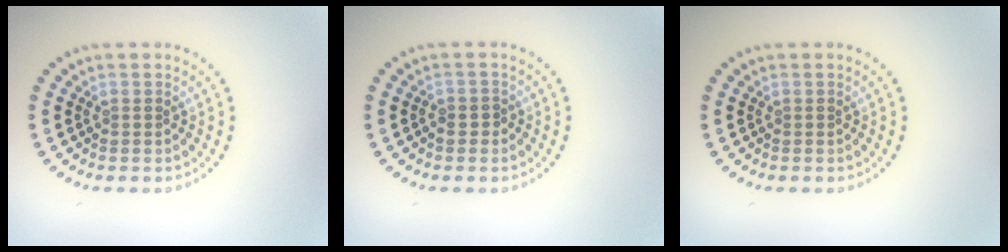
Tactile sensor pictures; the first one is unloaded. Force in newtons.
{"total": 0.9, "press": 0.8, "slide": 0.5}
{"total": 0.0}